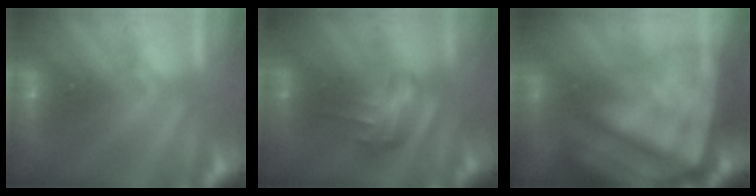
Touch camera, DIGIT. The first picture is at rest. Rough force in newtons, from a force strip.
{"total": 4.6}
{"total": 7.6}